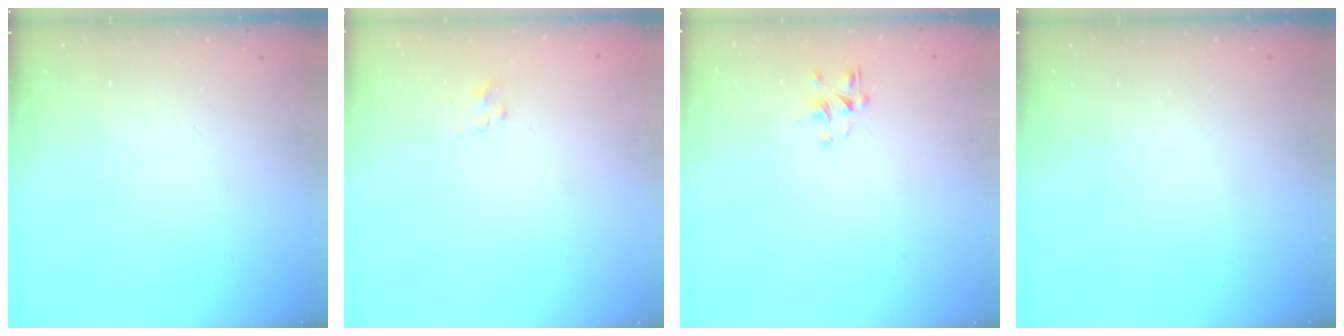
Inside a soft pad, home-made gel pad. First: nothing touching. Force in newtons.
{"total": 2.5, "press": 2.4, "slide": 0.8}
{"total": 1.5, "press": 1.4, "slide": 0.7}
{"total": 0.0}